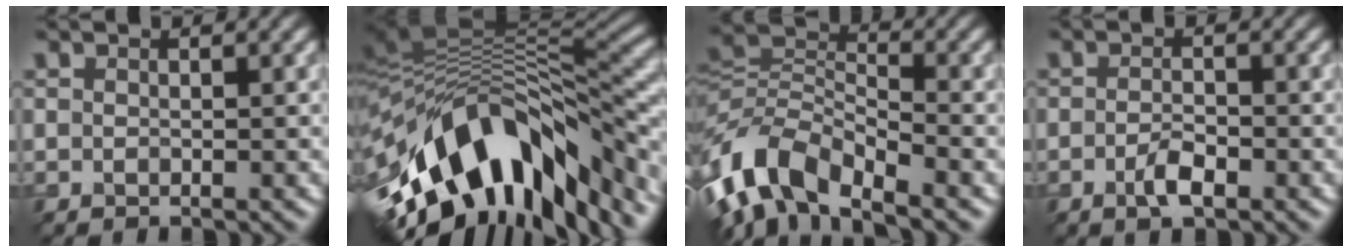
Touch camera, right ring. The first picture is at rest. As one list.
[{"total": 14.1, "force": [-5.6, 6.5, 11.2], "torque": [-0.192, 0.027, -0.093]}, {"total": 7.7, "force": [-4.4, 3.9, 5.0], "torque": [-0.094, 0.011, -0.099]}, {"total": 1.5, "force": [-0.8, 0.4, 1.3], "torque": [-0.033, 0.004, -0.019]}]